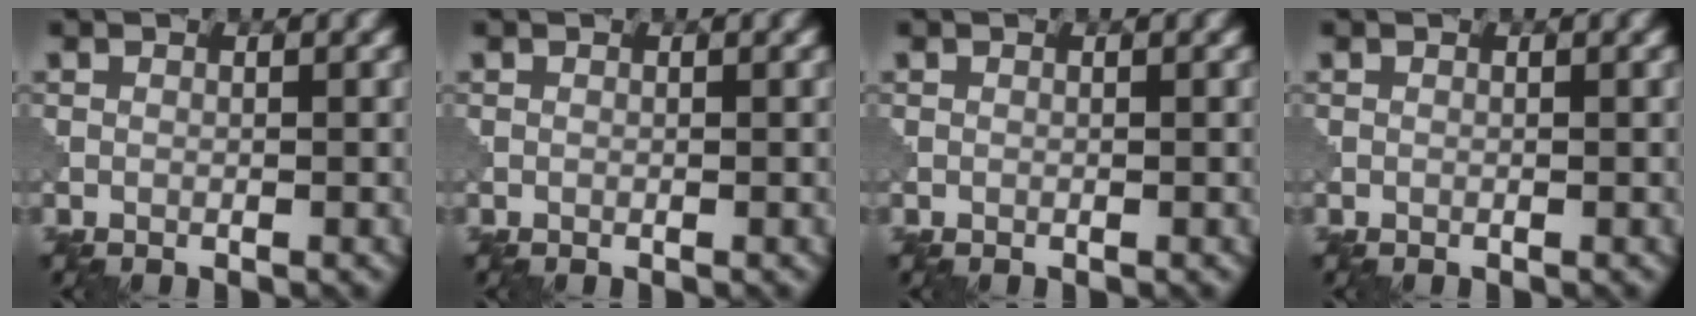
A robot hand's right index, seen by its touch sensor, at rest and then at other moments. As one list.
[{"total": 0.0}, {"total": 0.0}, {"total": 0.0}]